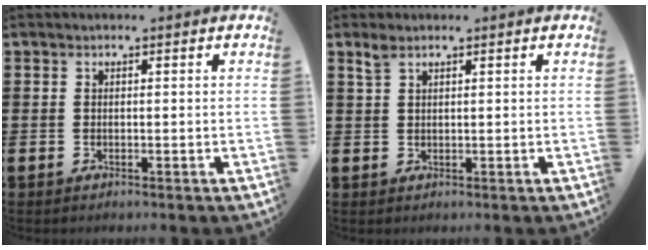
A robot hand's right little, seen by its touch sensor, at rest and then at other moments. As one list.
[{"total": 0.9, "force": [0.3, 0.3, 0.8], "torque": [-0.019, 0.005, 0.005]}]